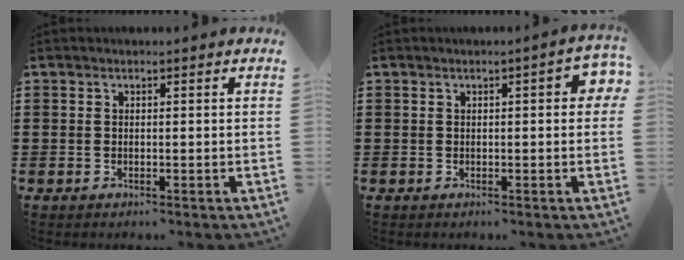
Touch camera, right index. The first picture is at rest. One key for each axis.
{"total": 2.2, "fx": 0.2, "fy": 0.5, "fz": 2.2, "tx": -0.032, "ty": 0.001, "tz": -0.001}